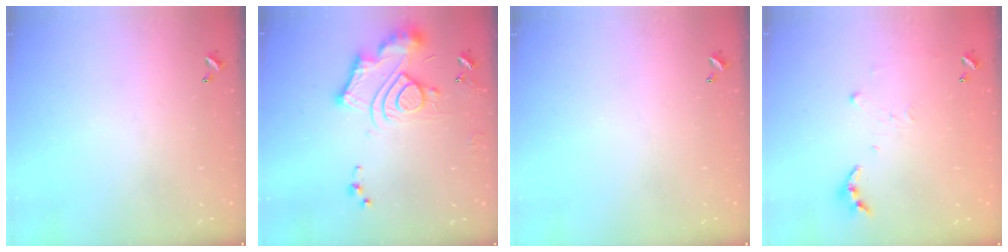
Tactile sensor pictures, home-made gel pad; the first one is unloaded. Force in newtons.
{"total": 14.1, "press": 14.1, "slide": 1.3}
{"total": 0.0}
{"total": 5.8, "press": 5.8, "slide": 0.6}